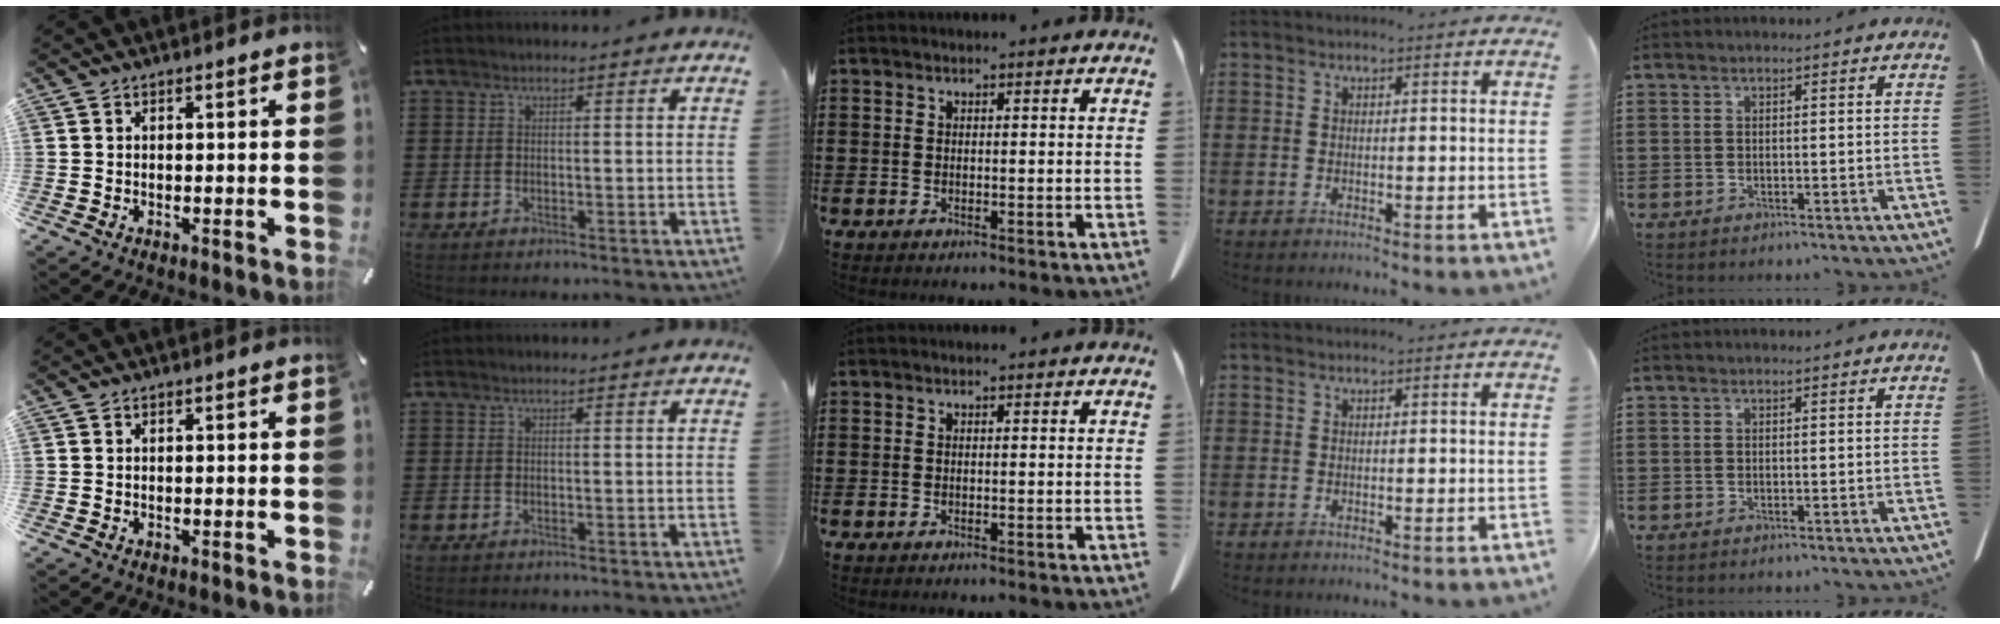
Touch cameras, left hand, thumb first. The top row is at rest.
{}